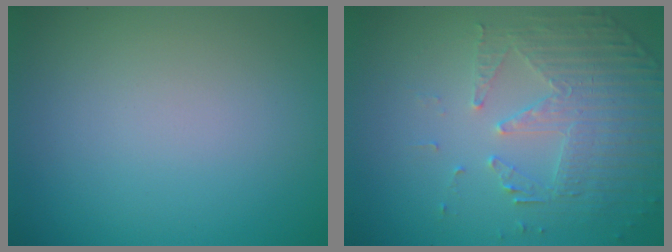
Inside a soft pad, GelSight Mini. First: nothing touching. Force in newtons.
{"total": 5.1, "press": 3.6, "slide": 3.6}